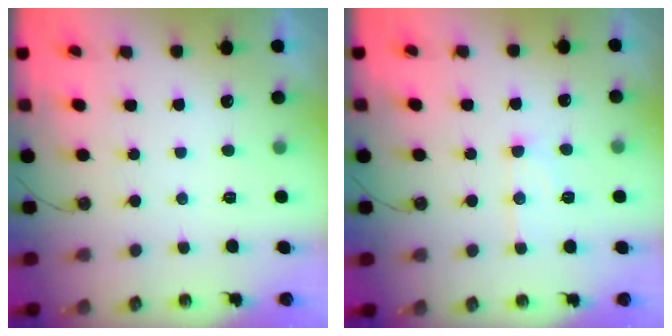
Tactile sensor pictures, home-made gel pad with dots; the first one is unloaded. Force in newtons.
{"total": 9.7, "press": 9.7, "slide": 0.9}